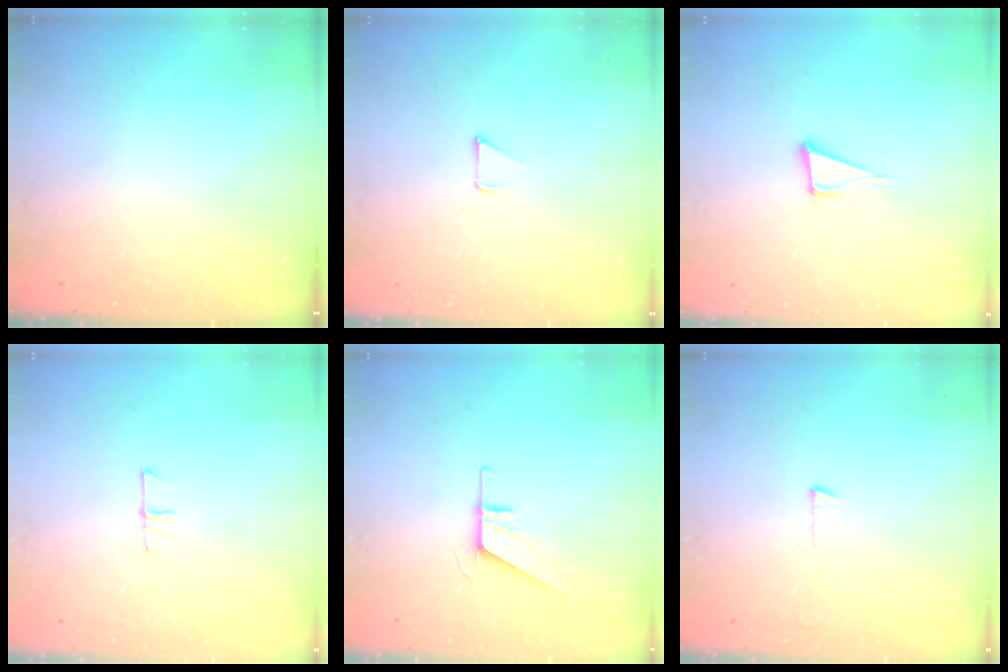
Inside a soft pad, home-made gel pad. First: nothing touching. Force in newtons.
{"total": 3.3, "press": 3.3, "slide": 0.3}
{"total": 5.4, "press": 4.4, "slide": 3.1}
{"total": 5.3, "press": 5.3, "slide": 0.4}
{"total": 5.9, "press": 5.9, "slide": 0.6}
{"total": 3.0, "press": 3.0, "slide": 0.3}